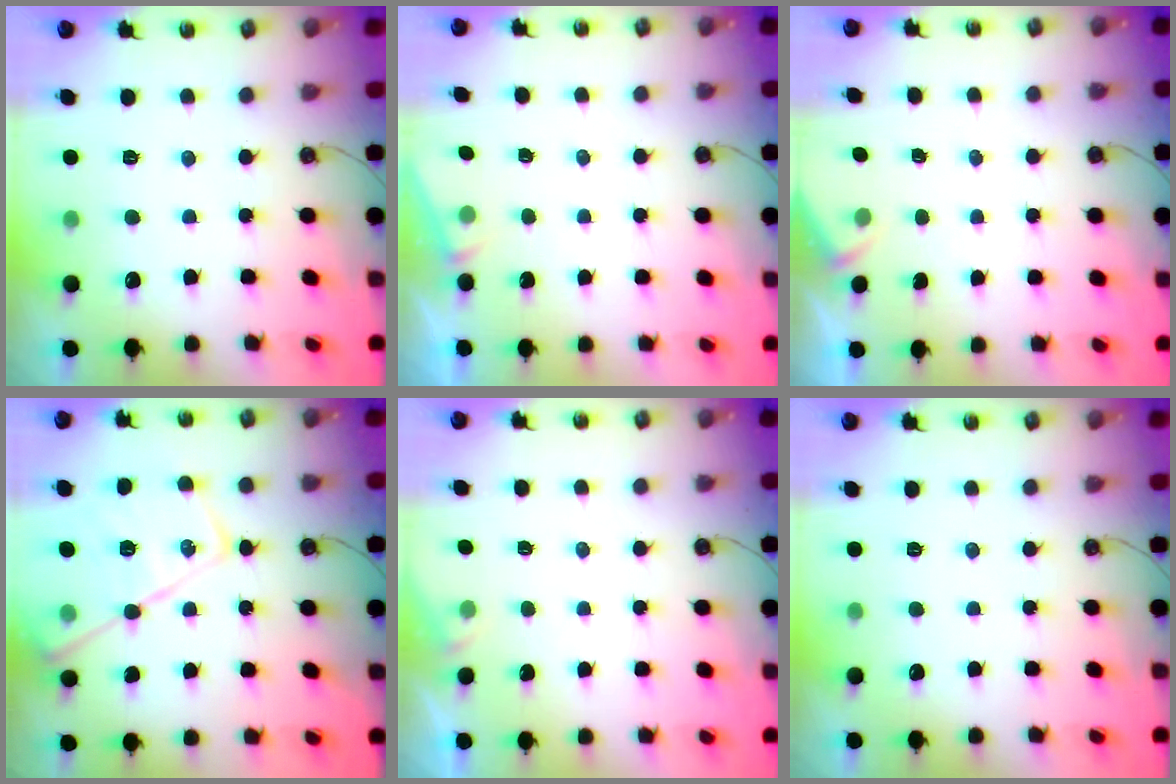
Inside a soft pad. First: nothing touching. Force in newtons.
{"total": 2.6, "press": 2.6, "slide": 0.4}
{"total": 2.1, "press": 2.1, "slide": 0.4}
{"total": 20.1, "press": 20.1, "slide": 1.7}
{"total": 2.2, "press": 2.1, "slide": 0.4}
{"total": 0.0}